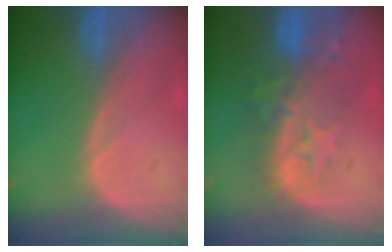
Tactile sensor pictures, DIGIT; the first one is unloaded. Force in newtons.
{"total": 9.9, "press": 8.7, "slide": 4.7}